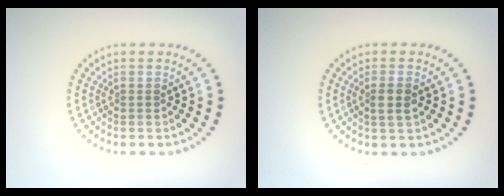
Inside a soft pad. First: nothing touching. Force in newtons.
{"total": 1.8, "press": 1.7, "slide": 0.7}